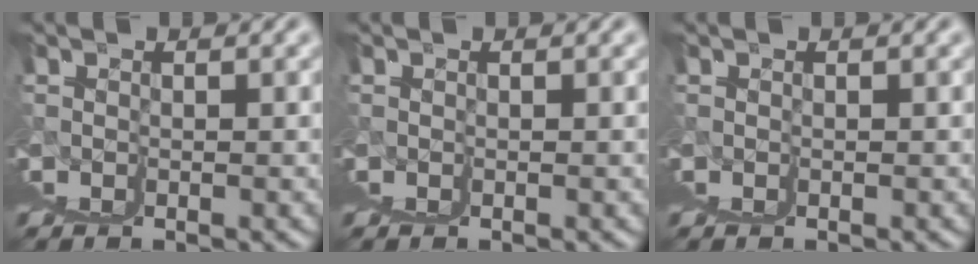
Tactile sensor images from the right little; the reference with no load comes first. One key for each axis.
{"total": 0.0}
{"total": 0.0}